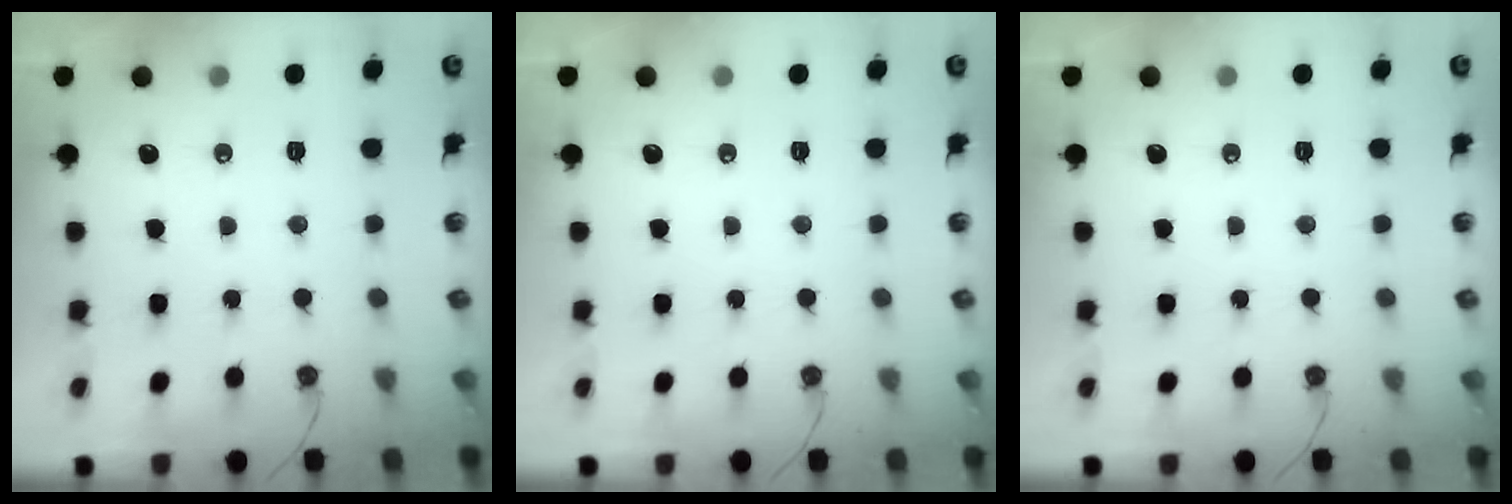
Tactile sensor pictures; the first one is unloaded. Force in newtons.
{"total": 0.0}
{"total": 0.0}